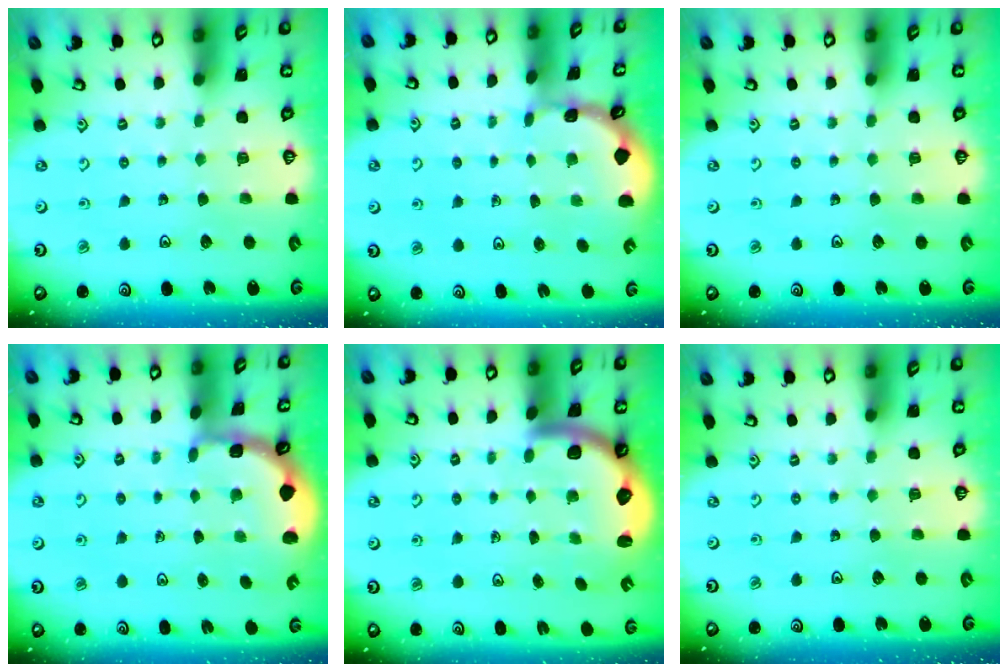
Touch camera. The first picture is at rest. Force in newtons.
{"total": 0.7, "press": 0.7, "slide": 0.1}
{"total": 0.0}
{"total": 1.9, "press": 1.9, "slide": 0.2}
{"total": 2.9, "press": 2.9, "slide": 0.5}
{"total": 0.0}